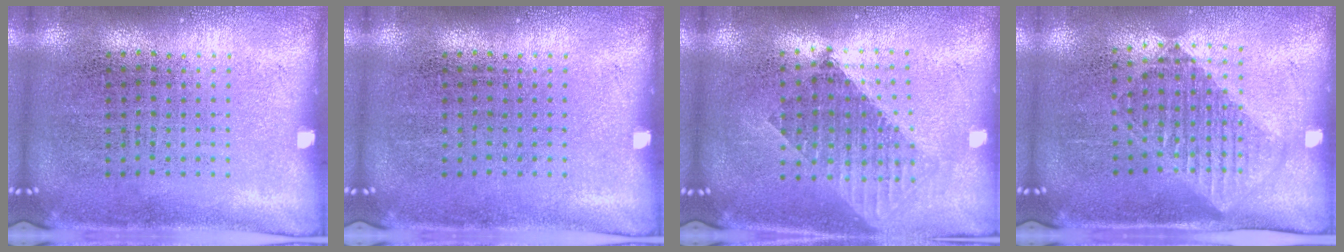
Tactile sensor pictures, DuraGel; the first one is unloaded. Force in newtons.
{"total": 0.0}
{"total": 1.6, "press": 1.3, "slide": 0.8}
{"total": 1.2, "press": 1.0, "slide": 0.5}